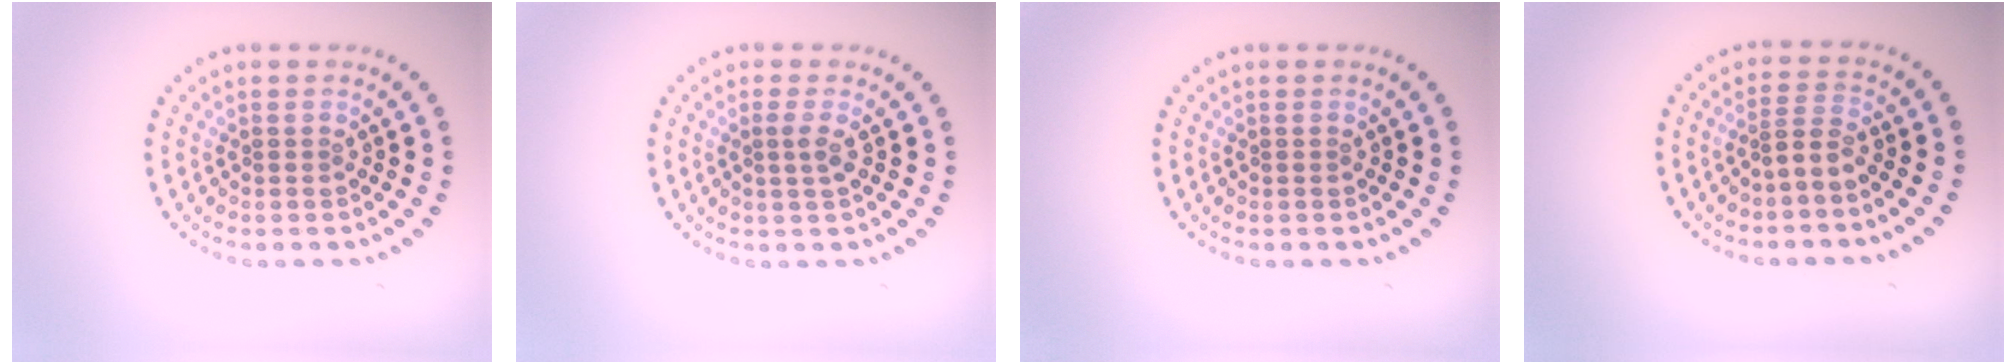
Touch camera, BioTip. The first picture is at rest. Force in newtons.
{"total": 1.2, "press": 1.0, "slide": 0.7}
{"total": 0.0}
{"total": 1.8, "press": 1.1, "slide": 1.4}